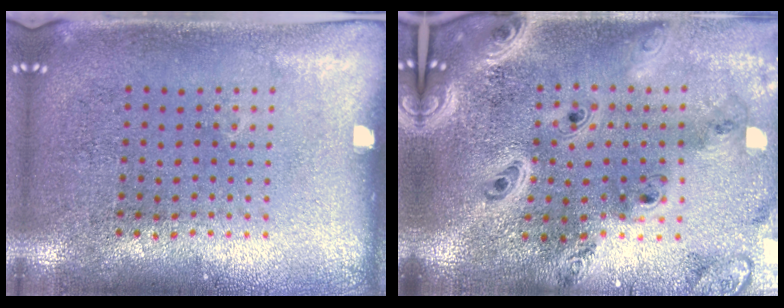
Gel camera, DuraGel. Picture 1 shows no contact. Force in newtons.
{"total": 4.1, "press": 3.1, "slide": 2.7}